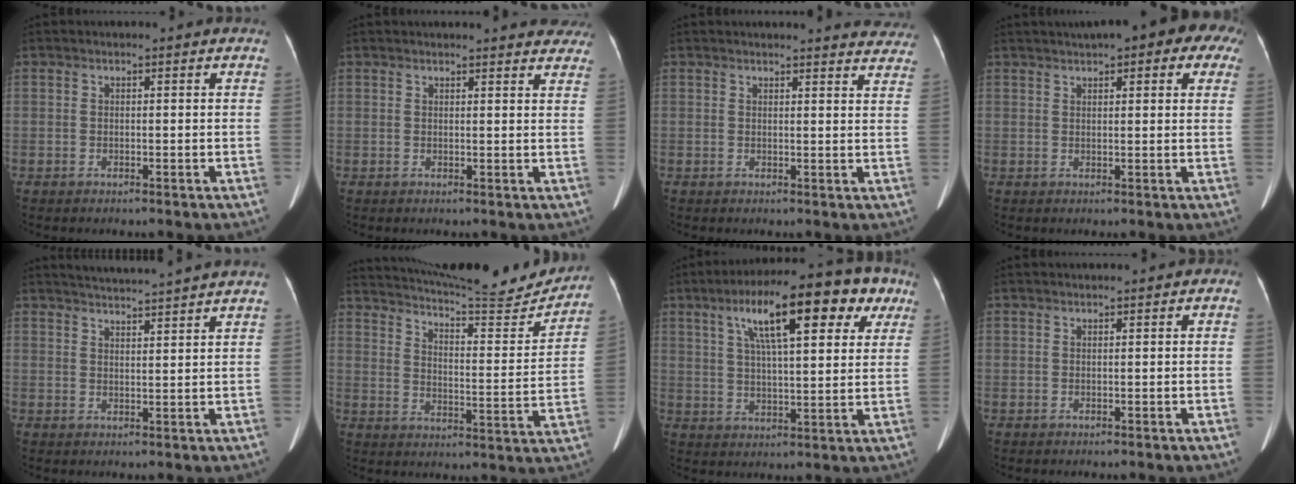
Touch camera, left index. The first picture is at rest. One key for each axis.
{"total": 15.3, "fx": 14.4, "fy": 3.1, "fz": 3.9, "tx": -0.032, "ty": -0.006, "tz": 0.151}
{"total": 15.0, "fx": 14.5, "fy": 2.5, "fz": 2.9, "tx": -0.011, "ty": -0.032, "tz": 0.141}
{"total": 13.5, "fx": 8.7, "fy": 3.5, "fz": 9.8, "tx": -0.133, "ty": 0.040, "tz": 0.103}
{"total": 6.5, "fx": 6.1, "fy": -1.3, "fz": 1.6, "tx": -0.028, "ty": 0.012, "tz": 0.091}
{"total": 19.5, "fx": 18.8, "fy": 0.8, "fz": 5.4, "tx": -0.094, "ty": -0.059, "tz": 0.255}
{"total": 17.2, "fx": 8.3, "fy": 5.0, "fz": 14.3, "tx": -0.216, "ty": 0.048, "tz": 0.125}
{"total": 0.5, "fx": 0.0, "fy": 0.4, "fz": 0.4, "tx": -0.008, "ty": 0.011, "tz": 0.000}